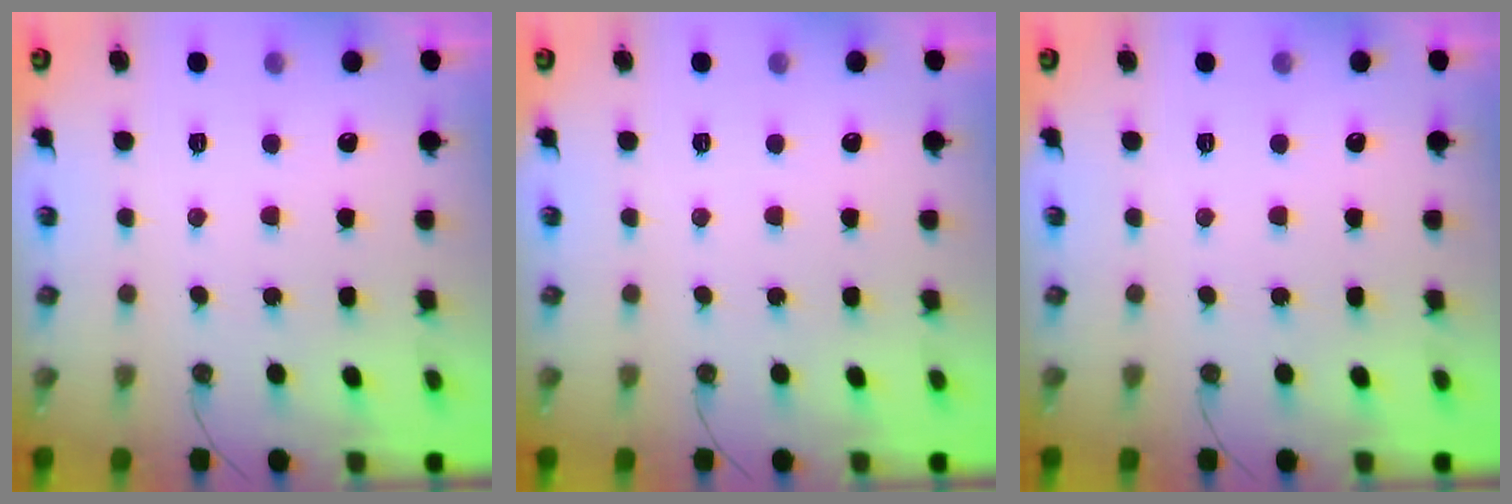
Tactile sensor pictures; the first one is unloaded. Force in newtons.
{"total": 0.0}
{"total": 0.0}